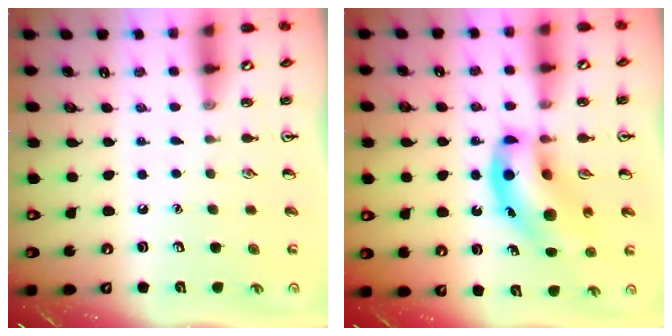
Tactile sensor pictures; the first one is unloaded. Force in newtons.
{"total": 14.5, "press": 14.0, "slide": 3.6}